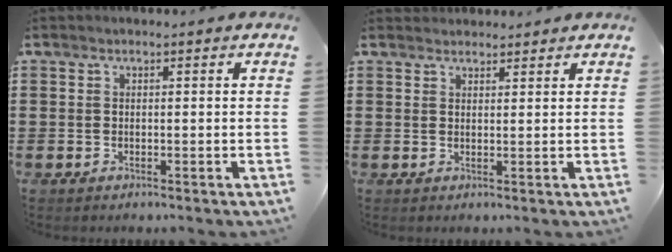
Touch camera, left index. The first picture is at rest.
{"total": 1.8, "force": [1.8, 0.4, 0.0], "torque": [-0.003, 0.002, 0.035]}